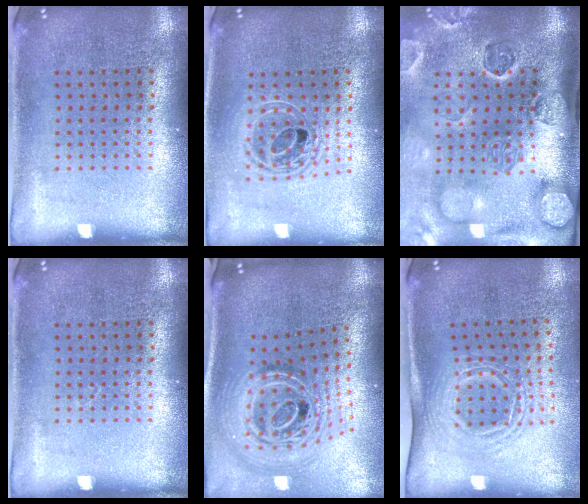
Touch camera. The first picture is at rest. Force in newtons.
{"total": 1.6, "press": 1.4, "slide": 0.9}
{"total": 4.5, "press": 3.4, "slide": 2.9}
{"total": 0.0}
{"total": 3.1, "press": 2.1, "slide": 2.3}
{"total": 1.7, "press": 1.2, "slide": 1.1}